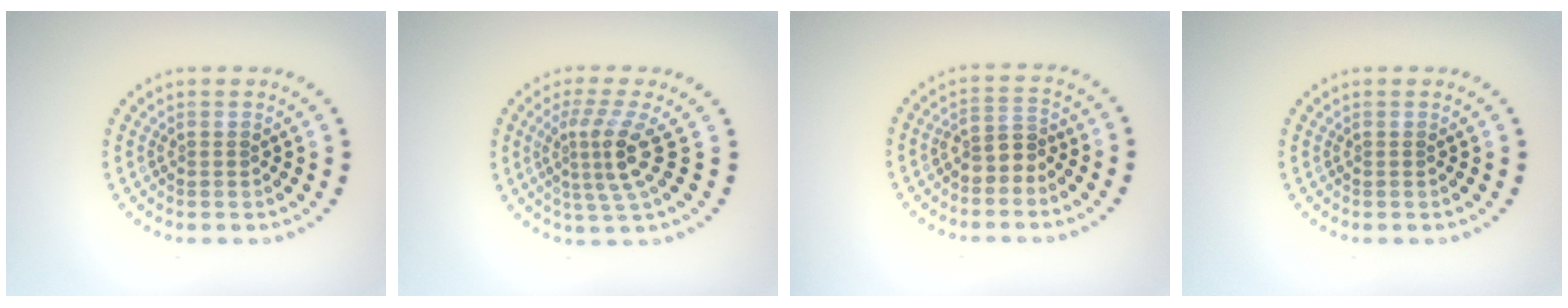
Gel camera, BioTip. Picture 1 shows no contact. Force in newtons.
{"total": 3.7, "press": 2.5, "slide": 2.8}
{"total": 2.1, "press": 1.8, "slide": 1.0}
{"total": 0.0}